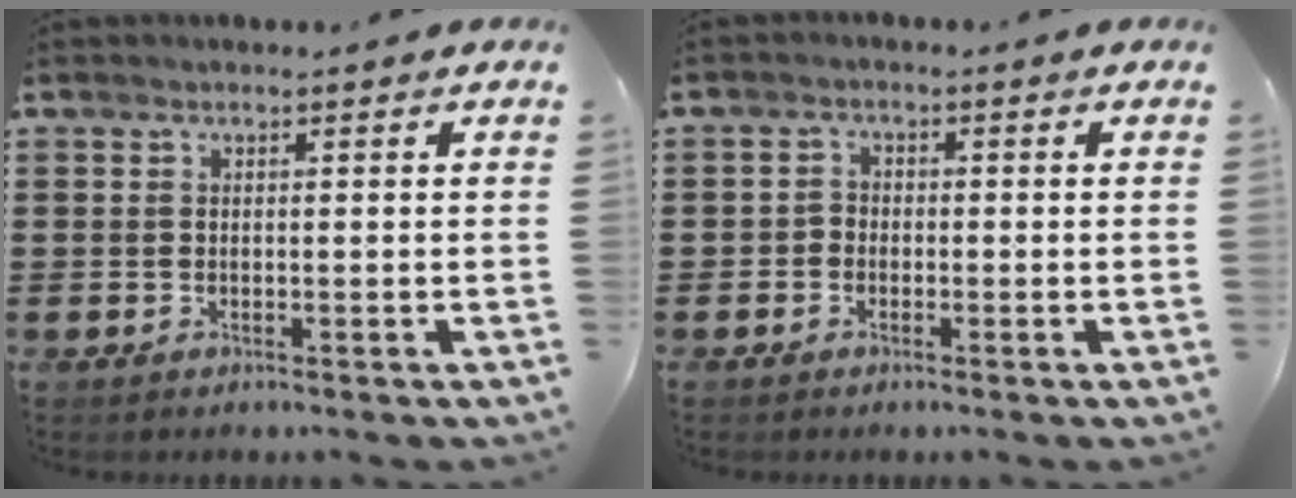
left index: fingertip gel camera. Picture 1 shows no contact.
{"total": 1.3, "force": [-0.8, 1.1, 0.1], "torque": [-0.007, 0.004, -0.018]}